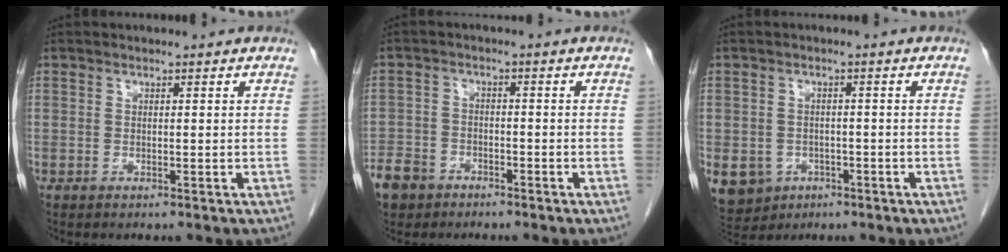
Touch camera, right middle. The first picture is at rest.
{"total": 6.9, "force": [-4.8, 4.7, 1.6], "torque": [-0.043, 0.007, -0.086]}
{"total": 10.1, "force": [-4.5, 8.4, 3.4], "torque": [-0.090, 0.005, -0.058]}